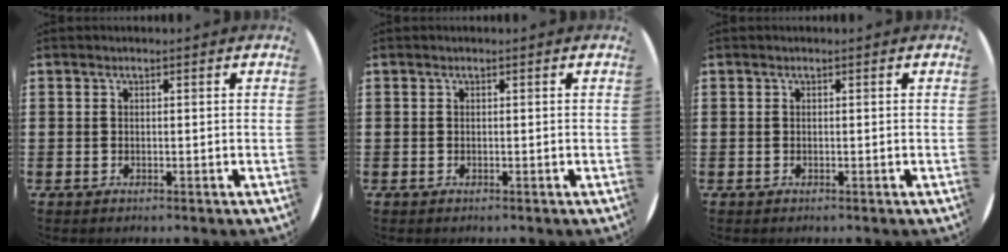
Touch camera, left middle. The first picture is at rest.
{"total": 0.0}
{"total": 0.0}